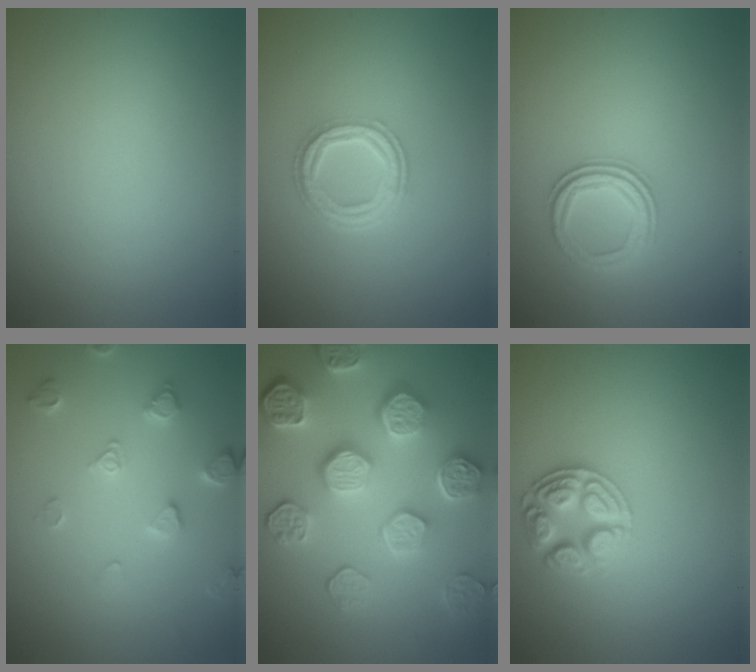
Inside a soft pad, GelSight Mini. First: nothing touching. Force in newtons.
{"total": 4.3, "press": 3.1, "slide": 2.9}
{"total": 2.7, "press": 2.3, "slide": 1.4}
{"total": 2.9, "press": 2.8, "slide": 0.7}
{"total": 8.1, "press": 6.1, "slide": 5.3}
{"total": 3.1, "press": 2.9, "slide": 0.9}